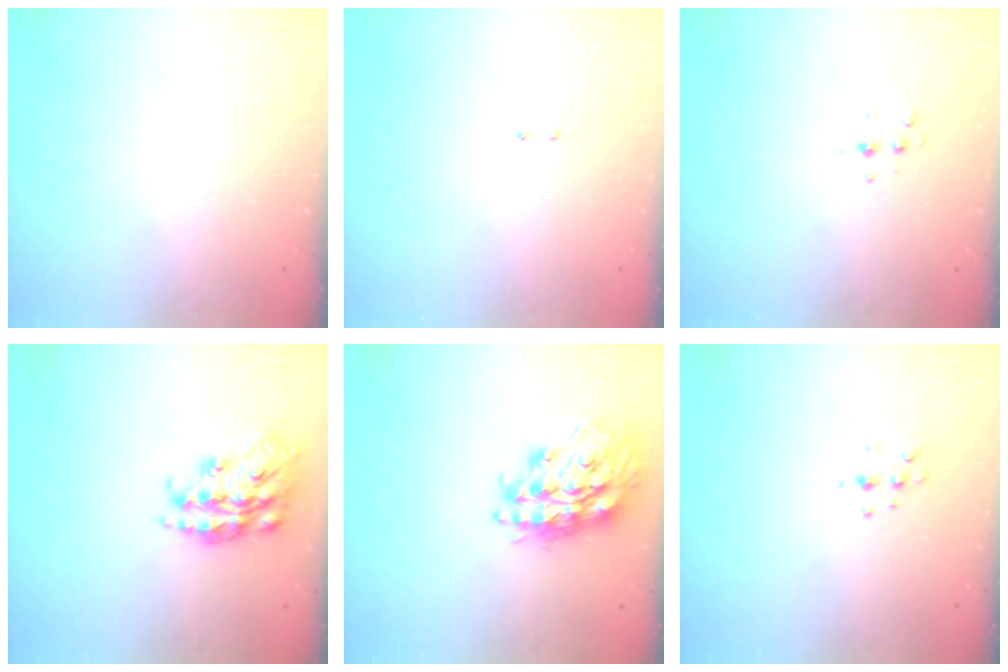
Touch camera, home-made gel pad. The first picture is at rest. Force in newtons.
{"total": 2.0, "press": 2.0, "slide": 0.4}
{"total": 4.0, "press": 3.9, "slide": 0.9}
{"total": 18.2, "press": 18.2, "slide": 1.2}
{"total": 18.8, "press": 18.8, "slide": 1.5}
{"total": 4.5, "press": 4.4, "slide": 0.8}